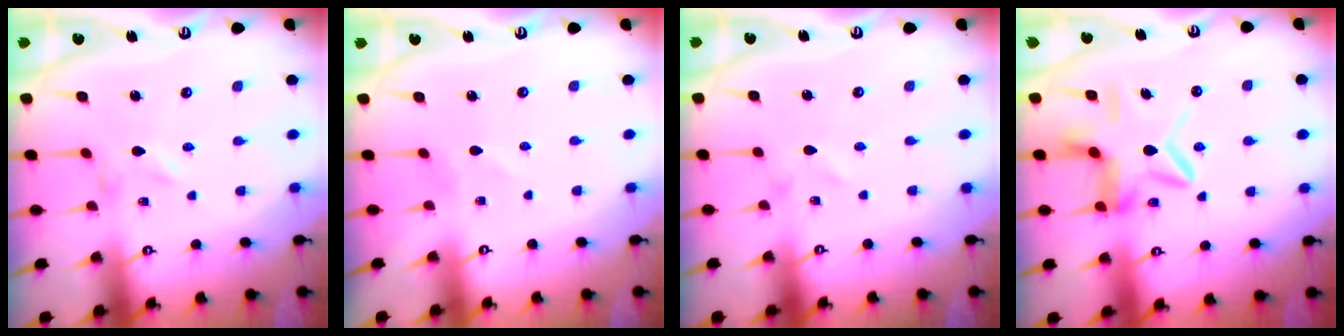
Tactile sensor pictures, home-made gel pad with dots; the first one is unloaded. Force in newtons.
{"total": 0.0}
{"total": 1.1, "press": 1.1, "slide": 0.1}
{"total": 11.6, "press": 11.5, "slide": 1.2}